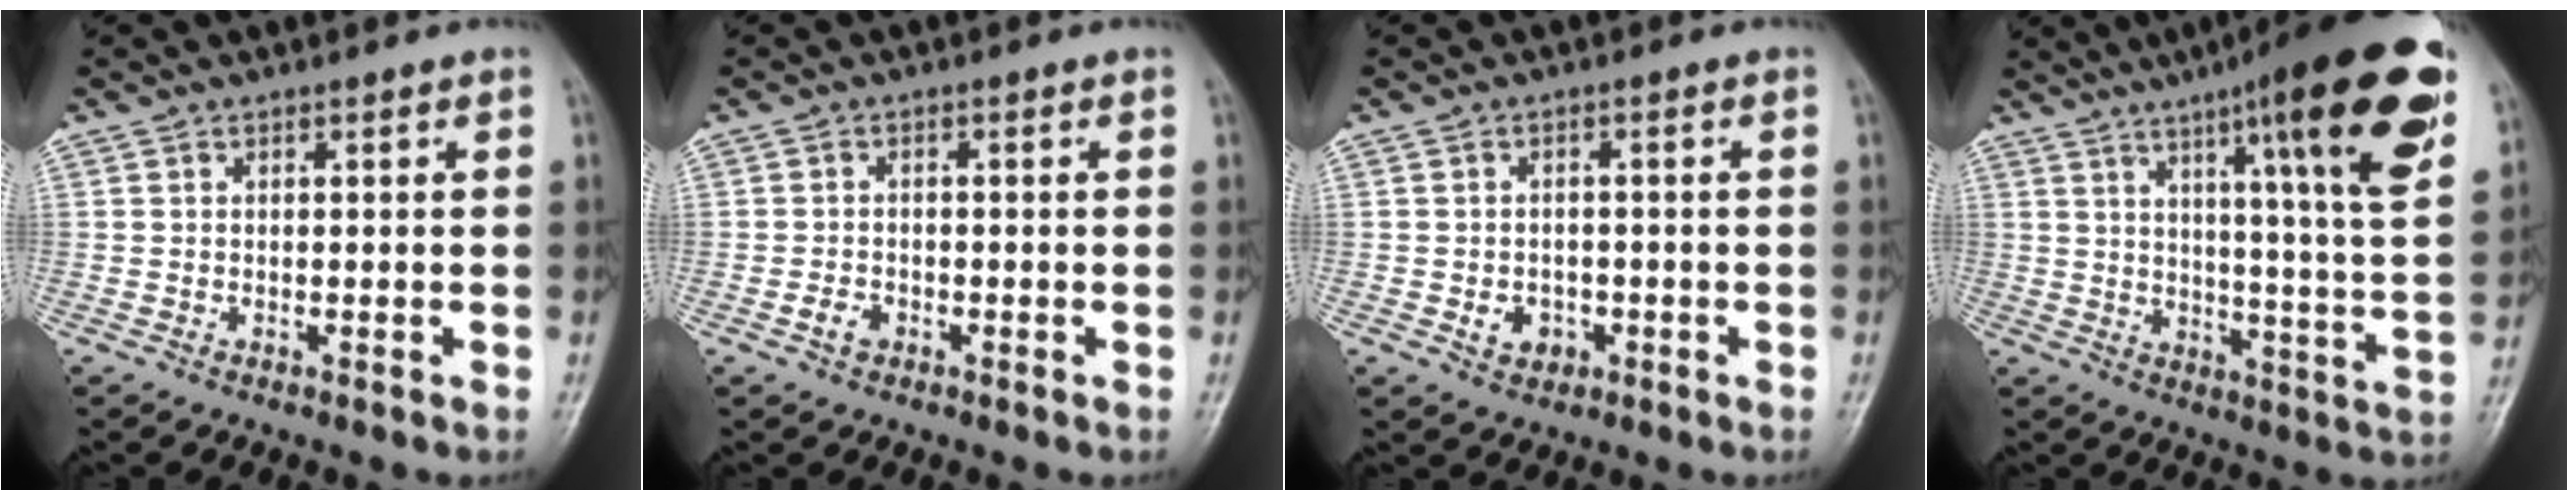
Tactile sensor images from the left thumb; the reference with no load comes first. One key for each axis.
{"total": 2.3, "fx": -1.2, "fy": 1.7, "fz": 1.1, "tx": -0.015, "ty": 0.008, "tz": -0.021}
{"total": 3.7, "fx": -1.2, "fy": 3.0, "fz": 1.7, "tx": -0.013, "ty": 0.005, "tz": -0.013}
{"total": 22.9, "fx": 12.0, "fy": 3.0, "fz": 19.3, "tx": -0.257, "ty": -0.037, "tz": 0.167}